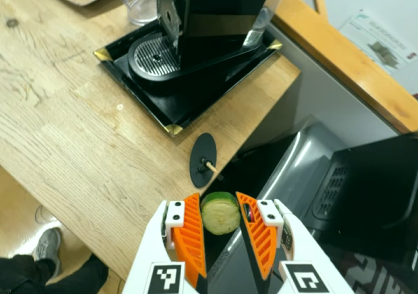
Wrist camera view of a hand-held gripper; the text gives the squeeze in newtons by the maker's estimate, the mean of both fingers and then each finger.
{"total": 9.9, "left": 10.1, "right": 9.7}